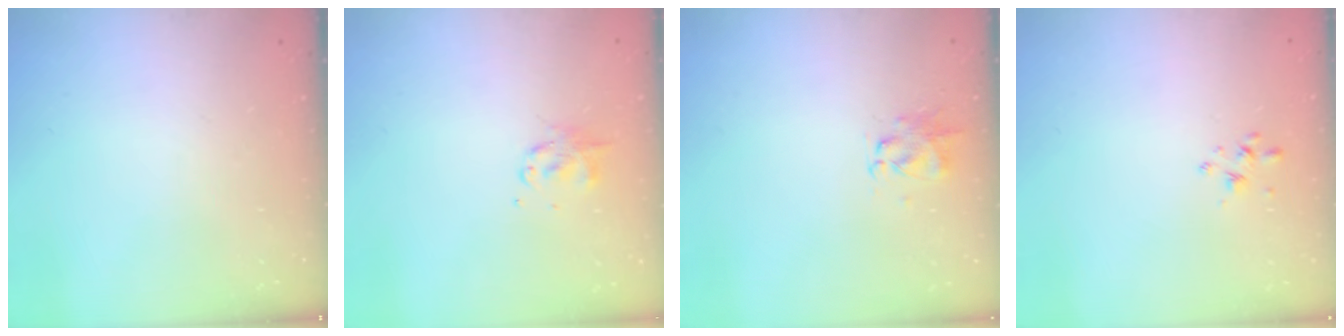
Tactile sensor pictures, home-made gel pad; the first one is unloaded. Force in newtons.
{"total": 2.5, "press": 2.5, "slide": 0.6}
{"total": 2.8, "press": 2.6, "slide": 0.8}
{"total": 2.4, "press": 2.3, "slide": 0.8}